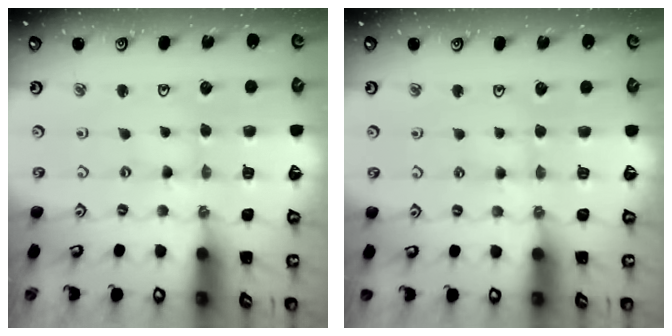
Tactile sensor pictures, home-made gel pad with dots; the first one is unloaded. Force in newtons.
{"total": 2.5, "press": 2.4, "slide": 0.5}